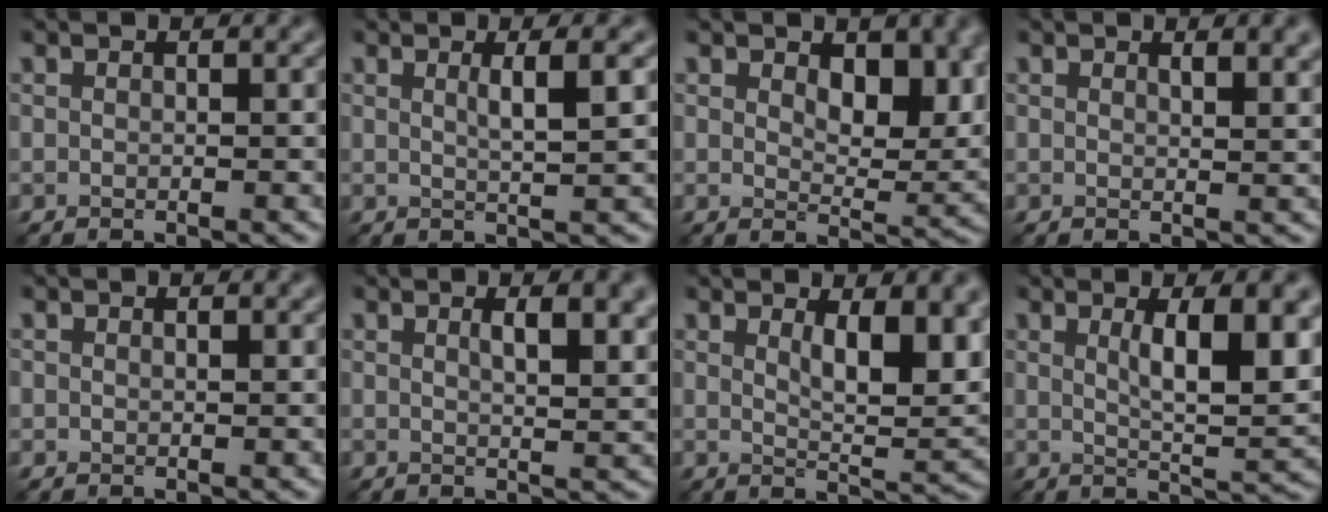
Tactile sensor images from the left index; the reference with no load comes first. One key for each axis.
{"total": 3.1, "fx": 0.9, "fy": 0.7, "fz": 2.9, "tx": -0.036, "ty": 0.002, "tz": 0.011}
{"total": 6.0, "fx": 2.4, "fy": 3.4, "fz": 4.3, "tx": -0.062, "ty": -0.015, "tz": 0.036}
{"total": 3.2, "fx": 1.9, "fy": 1.2, "fz": 2.3, "tx": -0.012, "ty": 0.004, "tz": 0.022}
{"total": 0.5, "fx": 0.3, "fy": 0.4, "fz": 0.2, "tx": -0.002, "ty": -0.003, "tz": 0.003}
{"total": 5.0, "fx": 1.9, "fy": 1.8, "fz": 4.3, "tx": -0.044, "ty": 0.008, "tz": 0.023}
{"total": 6.4, "fx": 2.4, "fy": 2.1, "fz": 5.6, "tx": -0.082, "ty": -0.009, "tz": 0.043}
{"total": 7.9, "fx": 2.0, "fy": 2.2, "fz": 7.3, "tx": -0.101, "ty": -0.008, "tz": 0.037}